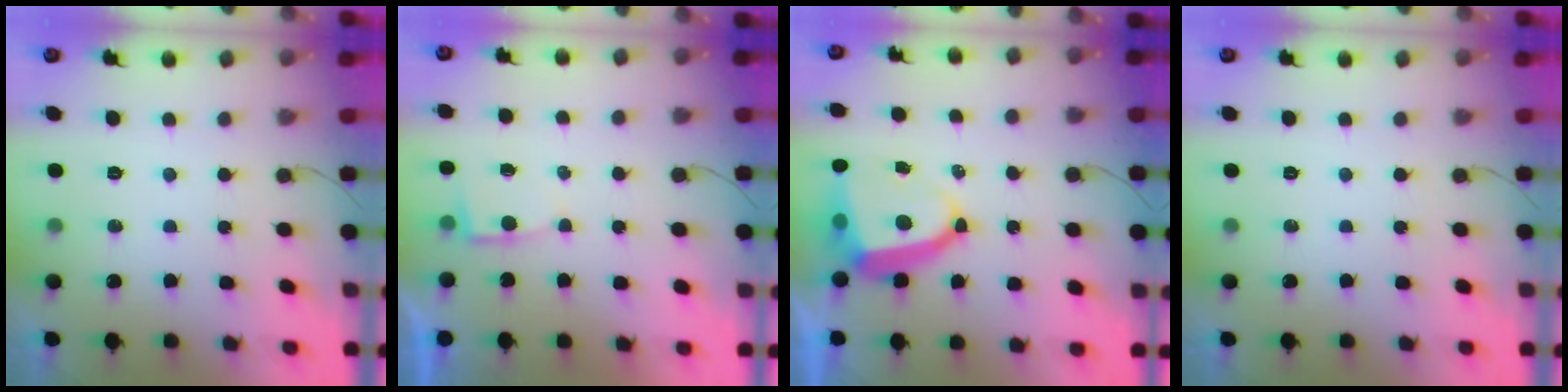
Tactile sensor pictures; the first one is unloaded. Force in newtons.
{"total": 2.8, "press": 2.8, "slide": 0.3}
{"total": 9.3, "press": 9.2, "slide": 0.9}
{"total": 0.0}